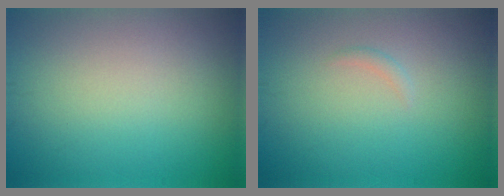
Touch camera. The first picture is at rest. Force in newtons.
{"total": 0.6, "press": 0.6, "slide": 0.0}